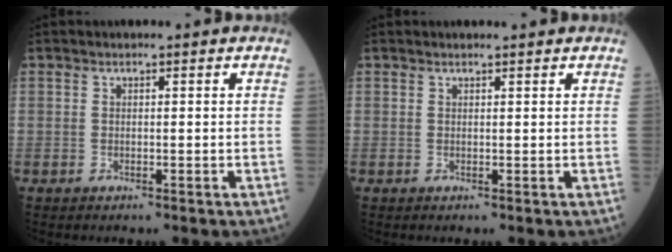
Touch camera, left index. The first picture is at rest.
{"total": 1.4, "force": [1.3, 0.0, 0.4], "torque": [-0.007, 0.006, 0.019]}